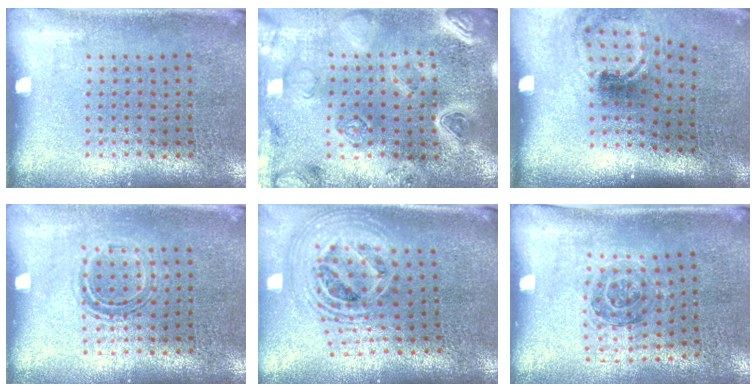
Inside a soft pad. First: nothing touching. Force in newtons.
{"total": 4.5, "press": 4.0, "slide": 2.2}
{"total": 1.8, "press": 1.2, "slide": 1.4}
{"total": 1.2, "press": 0.9, "slide": 0.7}
{"total": 2.5, "press": 1.9, "slide": 1.7}
{"total": 1.1, "press": 1.1, "slide": 0.3}